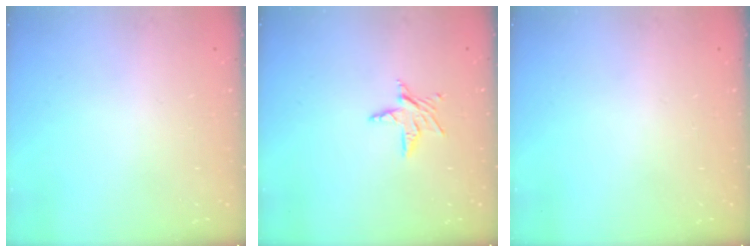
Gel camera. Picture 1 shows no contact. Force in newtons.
{"total": 6.4, "press": 6.4, "slide": 0.4}
{"total": 0.0}